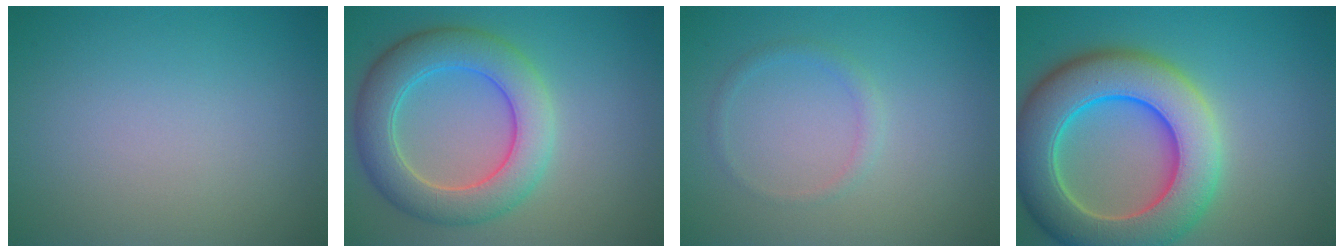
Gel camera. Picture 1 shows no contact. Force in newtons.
{"total": 6.9, "press": 6.9, "slide": 0.1}
{"total": 1.2, "press": 1.2, "slide": 0.0}
{"total": 11.0, "press": 10.9, "slide": 0.6}